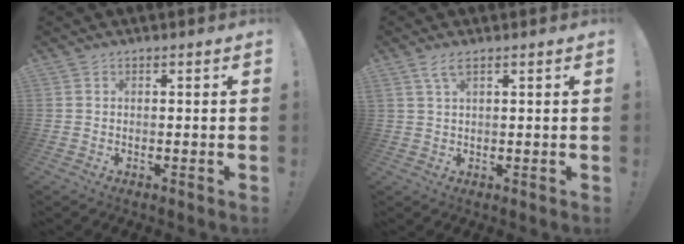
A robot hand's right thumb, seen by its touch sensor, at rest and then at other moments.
{"total": 3.1, "force": [1.8, 0.5, 2.5], "torque": [-0.053, 0.001, 0.032]}